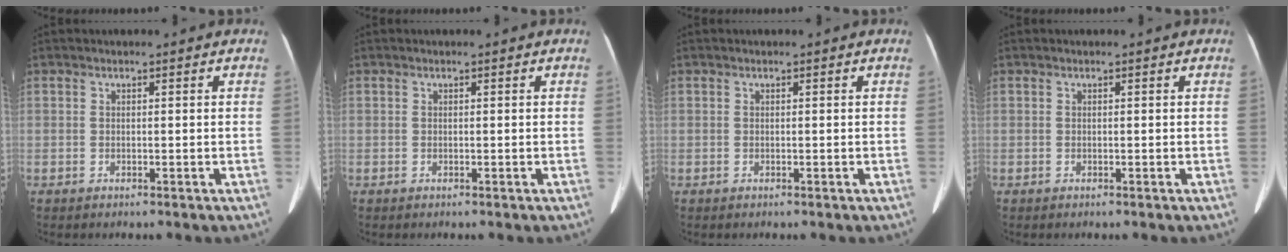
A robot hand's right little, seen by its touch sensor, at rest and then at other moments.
{"total": 0.0}
{"total": 0.0}
{"total": 0.0}